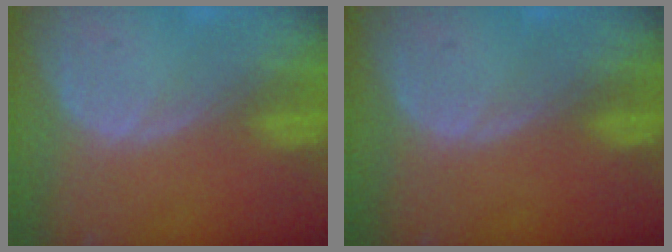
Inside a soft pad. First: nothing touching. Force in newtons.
{"total": 0.0}